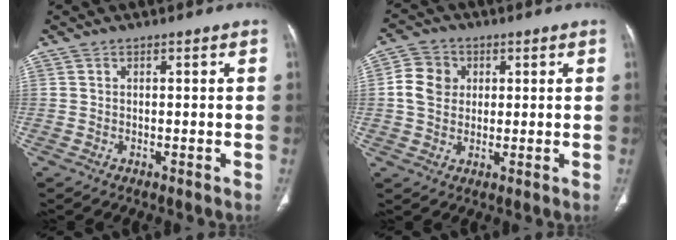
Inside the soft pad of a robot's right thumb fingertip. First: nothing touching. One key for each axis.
{"total": 6.9, "fx": 1.1, "fy": 5.9, "fz": 3.4, "tx": -0.051, "ty": 0.006, "tz": 0.015}